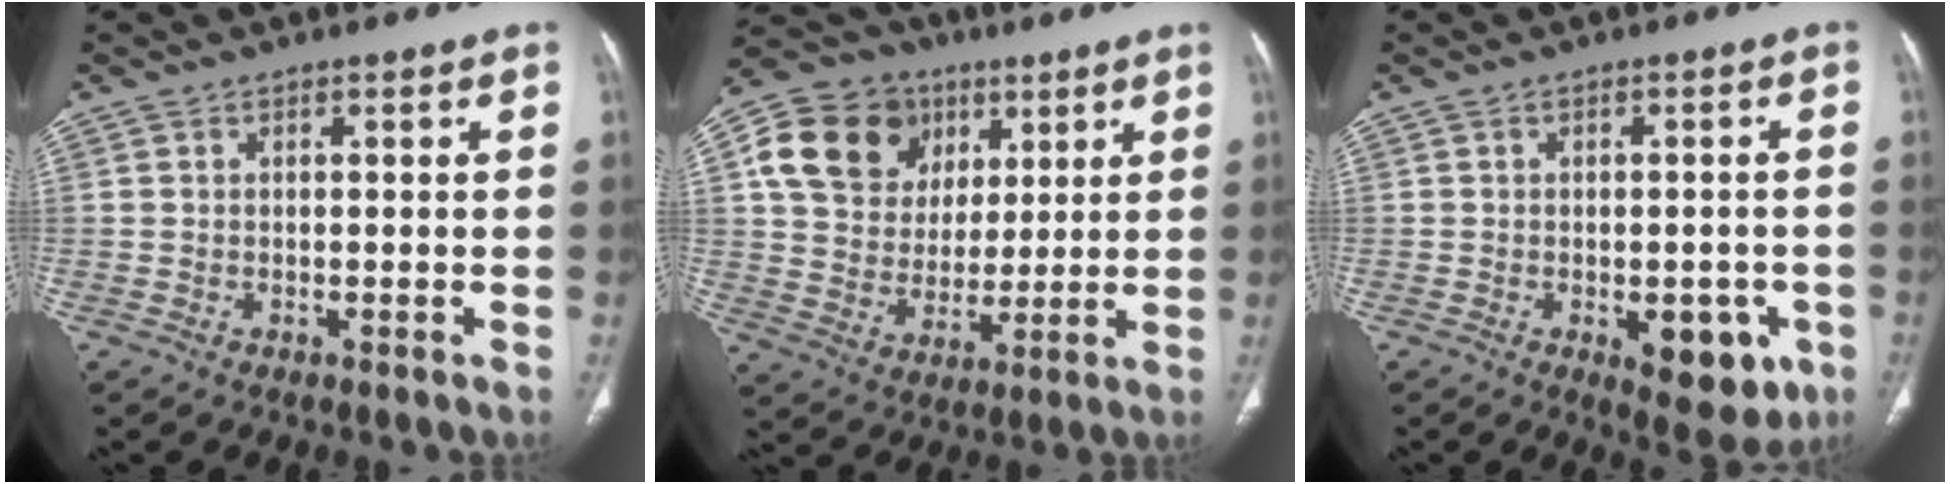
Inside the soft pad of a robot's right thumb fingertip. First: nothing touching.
{"total": 16.8, "force": [6.5, 13.6, 7.2], "torque": [-0.104, 0.005, 0.118]}
{"total": 9.6, "force": [-3.6, 4.8, 7.5], "torque": [-0.063, 0.006, -0.033]}